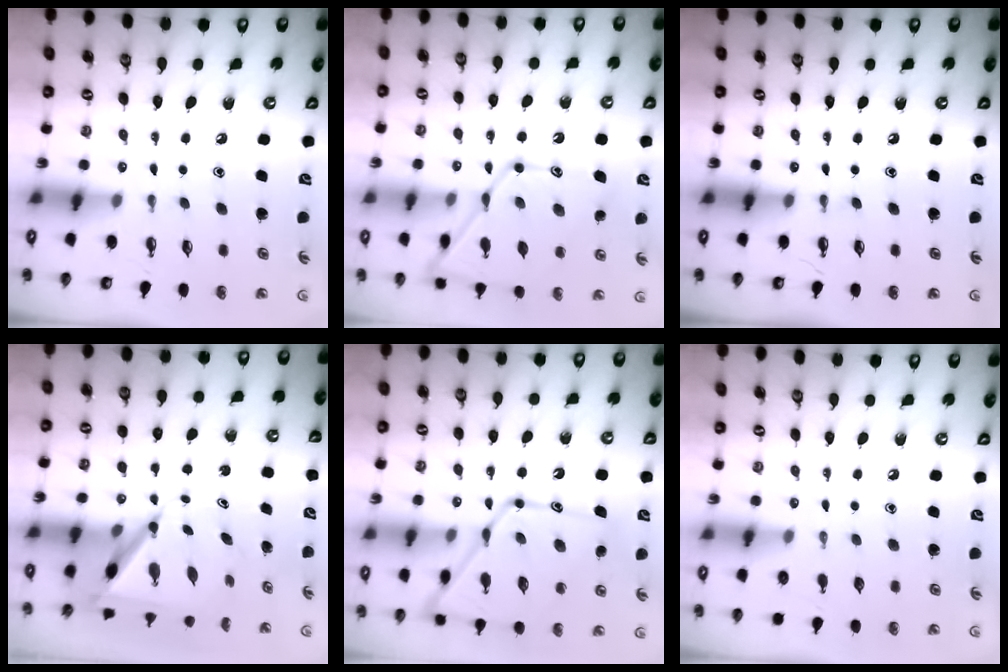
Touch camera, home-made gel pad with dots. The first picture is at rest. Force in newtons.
{"total": 17.3, "press": 17.2, "slide": 1.3}
{"total": 0.0}
{"total": 6.7, "press": 6.7, "slide": 0.5}
{"total": 18.7, "press": 18.6, "slide": 1.5}
{"total": 0.0}